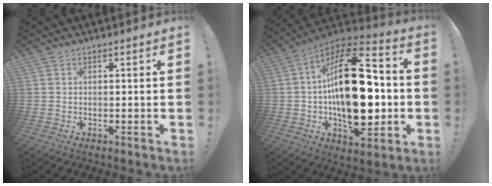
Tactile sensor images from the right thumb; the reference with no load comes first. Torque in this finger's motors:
{"motor_torque": [0.96, 2.03, 1.67, -1.10, 0.28]}